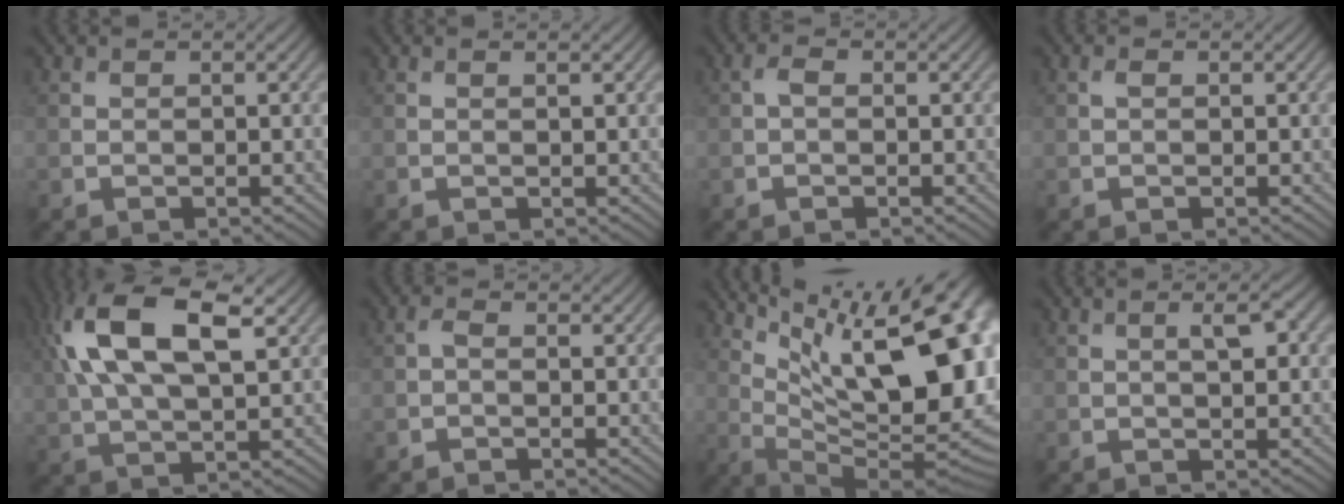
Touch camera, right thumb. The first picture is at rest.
{"total": 0.5, "force": [0.3, 0.0, 0.5], "torque": [-0.007, 0.001, 0.005]}
{"total": 1.2, "force": [0.0, 0.8, 0.9], "torque": [-0.019, 0.005, -0.003]}
{"total": 0.5, "force": [0.1, 0.3, 0.4], "torque": [-0.009, 0.002, 0.003]}
{"total": 14.3, "force": [5.1, 6.2, 11.9], "torque": [-0.249, 0.015, 0.090]}
{"total": 0.9, "force": [-0.2, 0.5, 0.7], "torque": [-0.019, 0.004, -0.006]}
{"total": 17.8, "force": [6.3, 5.7, 15.6], "torque": [-0.225, 0.022, 0.115]}
{"total": 2.7, "force": [0.5, 0.6, 2.6], "torque": [-0.044, 0.003, 0.010]}